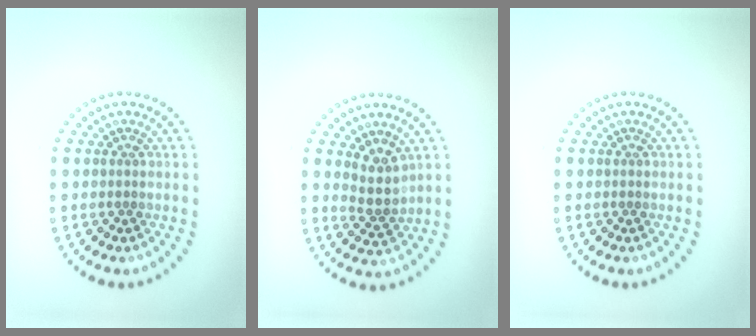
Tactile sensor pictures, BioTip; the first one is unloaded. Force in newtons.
{"total": 2.5, "press": 1.9, "slide": 1.6}
{"total": 0.0}